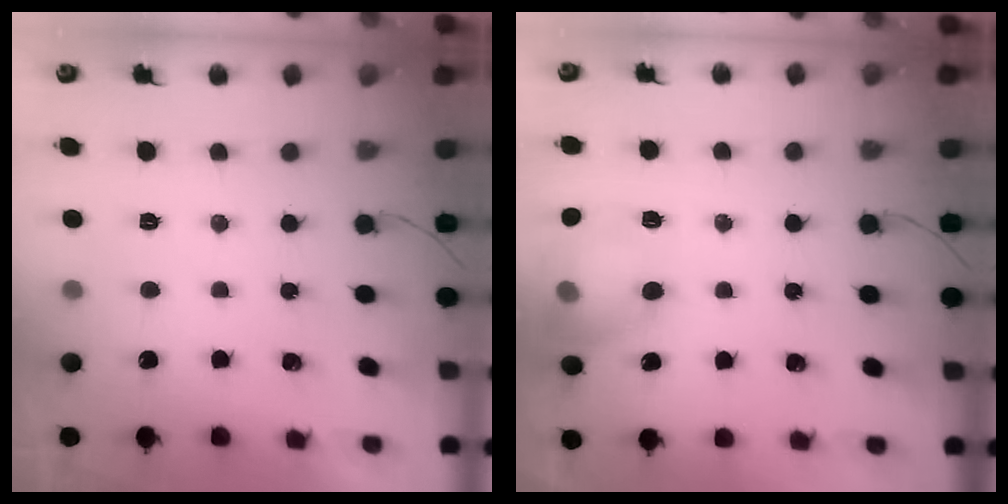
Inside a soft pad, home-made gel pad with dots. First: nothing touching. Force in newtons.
{"total": 14.9, "press": 14.8, "slide": 1.4}